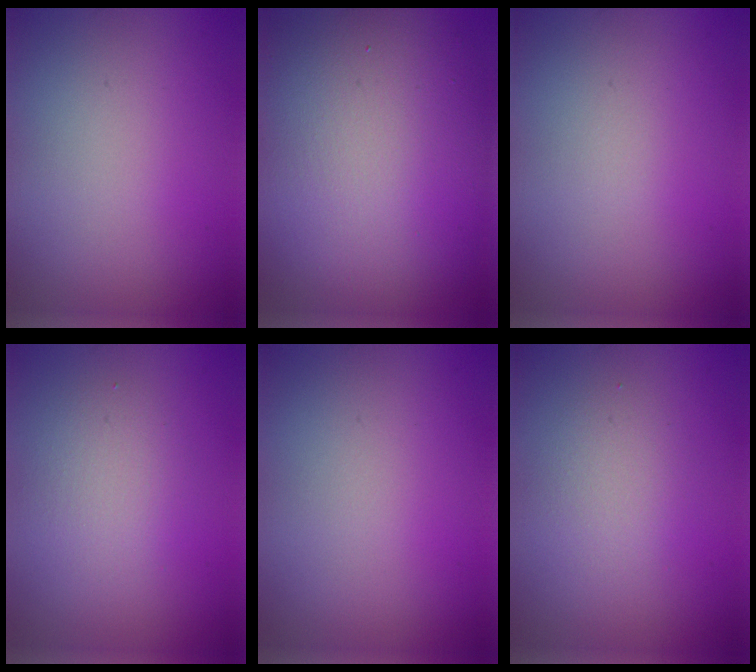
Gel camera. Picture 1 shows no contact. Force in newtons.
{"total": 14.6, "press": 14.5, "slide": 0.7}
{"total": 0.0}
{"total": 2.6, "press": 2.6, "slide": 0.0}
{"total": 0.0}
{"total": 2.2, "press": 2.2, "slide": 0.2}